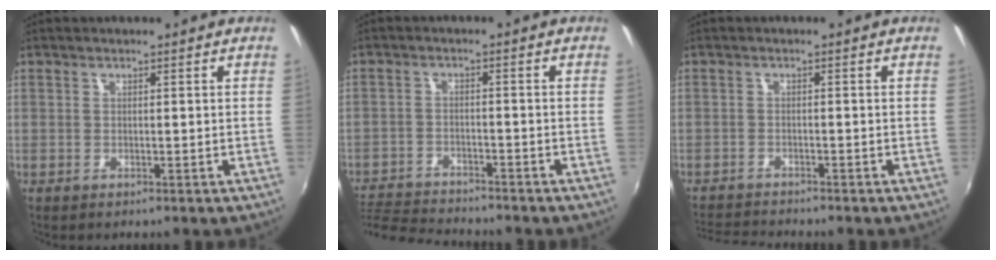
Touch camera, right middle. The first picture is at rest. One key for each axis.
{"total": 9.7, "fx": -9.2, "fy": 1.4, "fz": 2.7, "tx": -0.079, "ty": -0.013, "tz": -0.161}
{"total": 5.1, "fx": -5.0, "fy": 0.2, "fz": 1.0, "tx": -0.038, "ty": -0.013, "tz": -0.092}